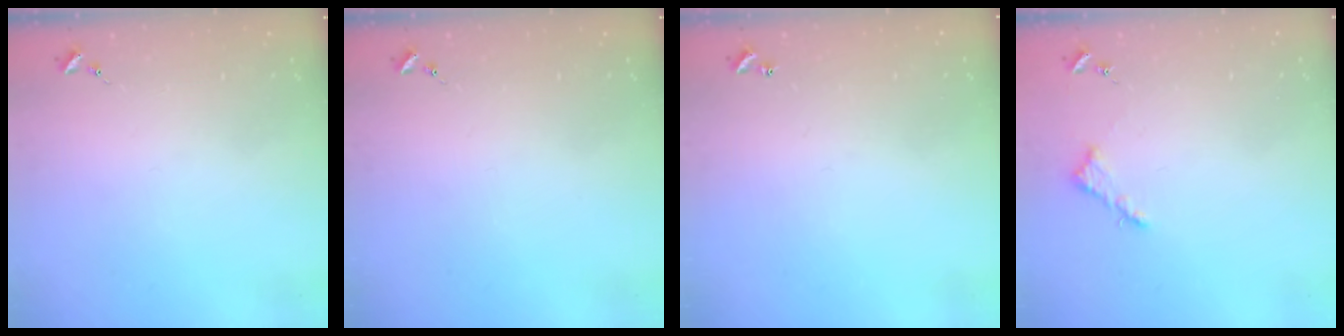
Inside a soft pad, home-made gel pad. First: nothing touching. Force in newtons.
{"total": 0.0}
{"total": 0.9, "press": 0.9, "slide": 0.2}
{"total": 5.6, "press": 5.6, "slide": 0.6}